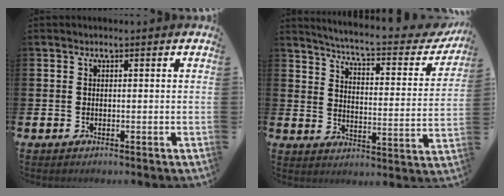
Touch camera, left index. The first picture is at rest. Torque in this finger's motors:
{"motor_torque": [0.94, -1.20, 0.20, 0.14]}